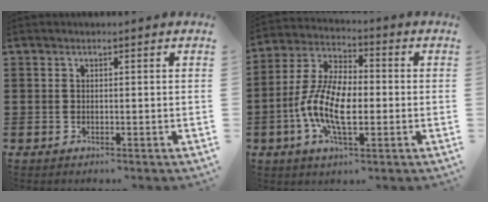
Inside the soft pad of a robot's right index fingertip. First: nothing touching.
{"total": 10.2, "force": [-2.5, 4.6, 8.8], "torque": [-0.207, -0.008, -0.054]}